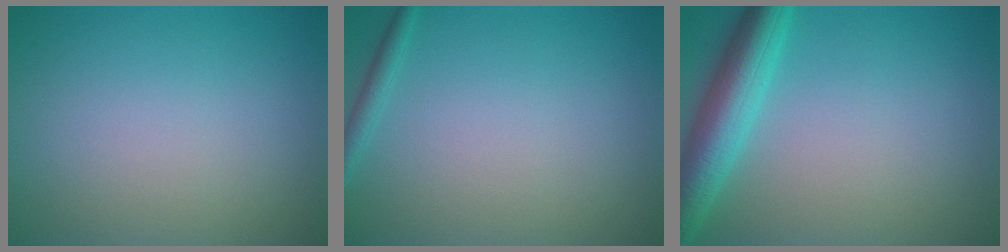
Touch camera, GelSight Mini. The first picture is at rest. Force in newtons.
{"total": 1.2, "press": 1.1, "slide": 0.1}
{"total": 5.5, "press": 5.5, "slide": 0.2}